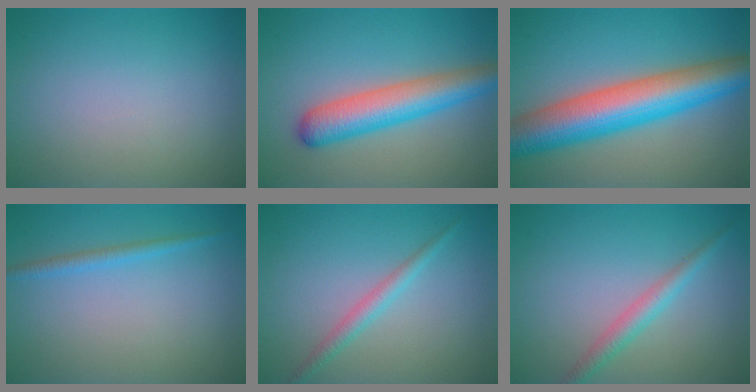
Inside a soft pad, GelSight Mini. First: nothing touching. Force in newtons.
{"total": 5.9, "press": 5.9, "slide": 0.2}
{"total": 10.2, "press": 10.2, "slide": 0.3}
{"total": 1.4, "press": 1.4, "slide": 0.1}
{"total": 1.8, "press": 1.8, "slide": 0.0}
{"total": 2.3, "press": 2.3, "slide": 0.1}